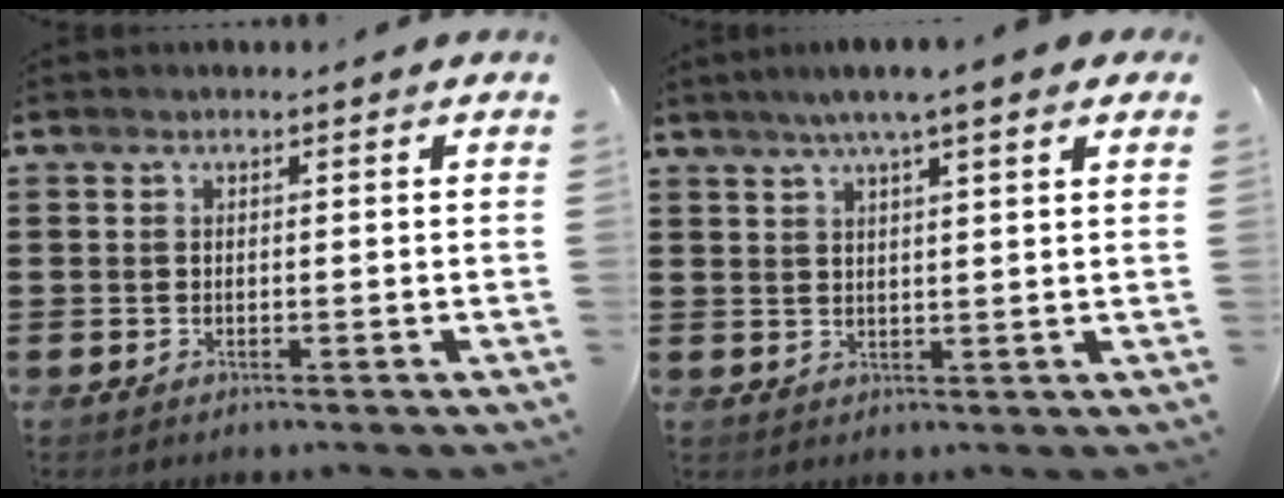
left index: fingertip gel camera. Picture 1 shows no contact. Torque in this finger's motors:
{"motor_torque": [1.25, 0.89, 1.02, 0.10]}